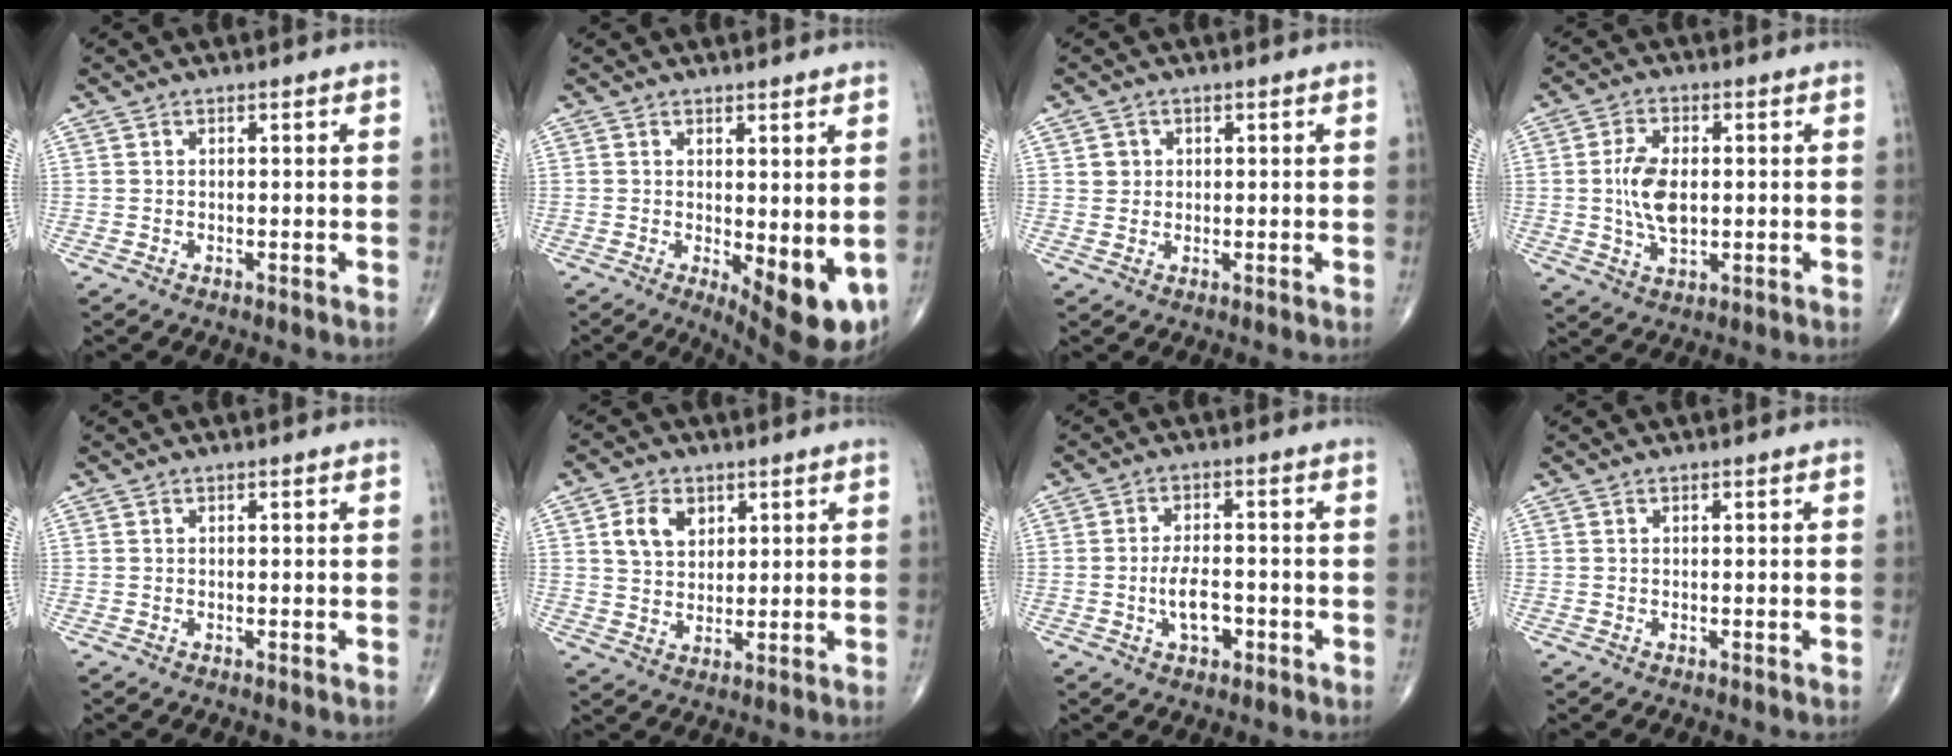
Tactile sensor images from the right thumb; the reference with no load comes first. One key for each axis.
{"total": 9.8, "fx": -1.4, "fy": 3.6, "fz": 9.0, "tx": -0.107, "ty": -0.023, "tz": -0.008}
{"total": 2.2, "fx": 0.6, "fy": 2.0, "fz": 0.5, "tx": 0.003, "ty": -0.001, "tz": 0.008}
{"total": 8.4, "fx": 0.2, "fy": 4.9, "fz": 6.9, "tx": -0.128, "ty": -0.002, "tz": 0.004}
{"total": 0.0}
{"total": 6.8, "fx": 2.7, "fy": 4.9, "fz": 3.8, "tx": -0.045, "ty": -0.012, "tz": 0.050}
{"total": 5.6, "fx": -1.7, "fy": 2.9, "fz": 4.5, "tx": -0.069, "ty": 0.009, "tz": -0.030}
{"total": 0.0}